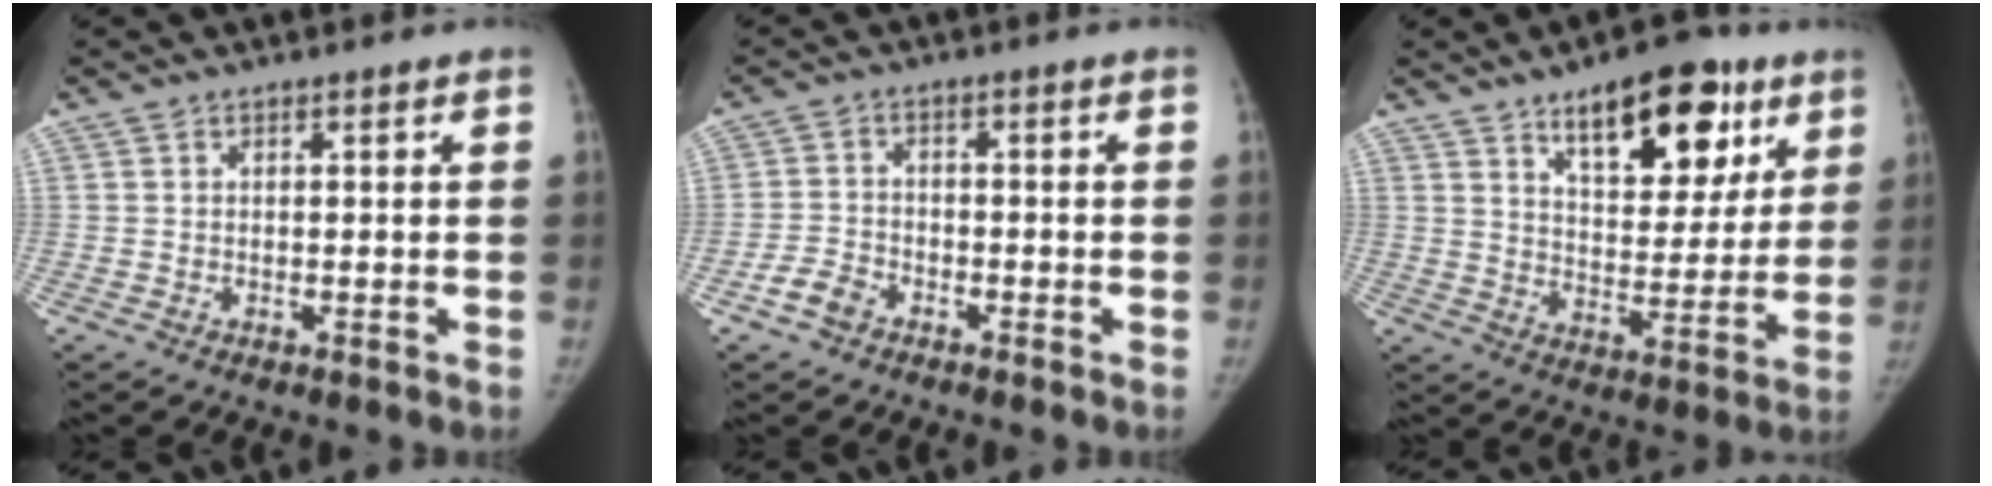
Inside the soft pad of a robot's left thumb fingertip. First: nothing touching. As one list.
[{"total": 4.0, "force": [-2.6, 2.6, 1.6], "torque": [-0.027, 0.018, -0.051]}, {"total": 17.7, "force": [9.9, 8.4, 12.1], "torque": [-0.118, -0.043, 0.149]}]